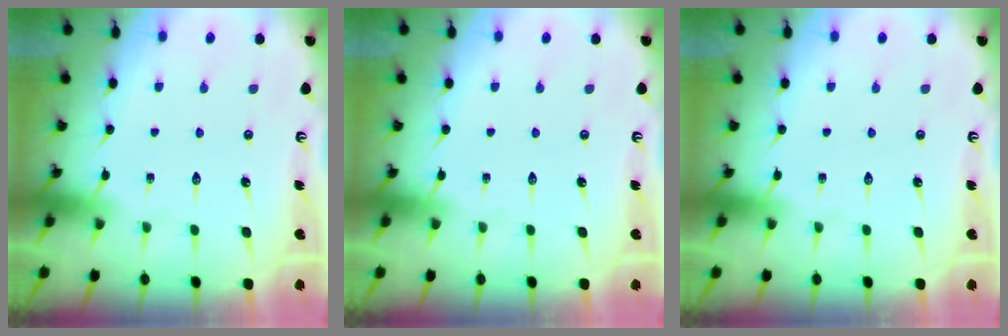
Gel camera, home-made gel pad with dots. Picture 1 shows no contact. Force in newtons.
{"total": 0.0}
{"total": 0.0}